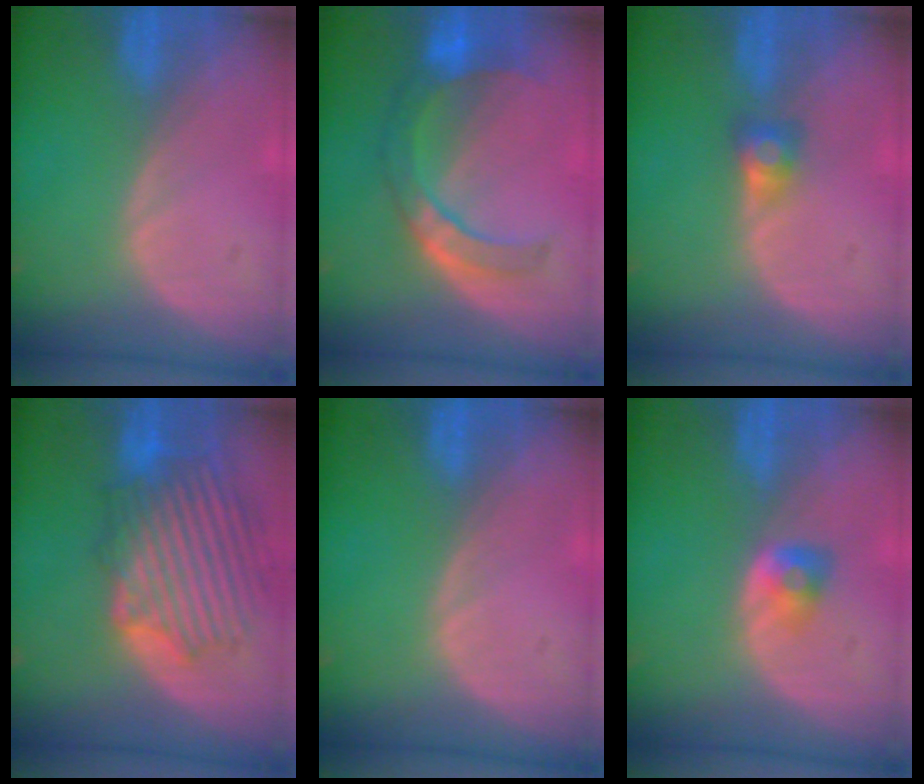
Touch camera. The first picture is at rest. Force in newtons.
{"total": 7.5, "press": 7.2, "slide": 2.0}
{"total": 2.6, "press": 2.4, "slide": 1.0}
{"total": 9.9, "press": 9.8, "slide": 1.6}
{"total": 0.0}
{"total": 2.7, "press": 2.4, "slide": 1.2}